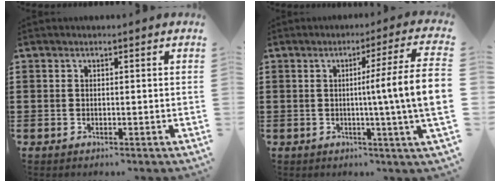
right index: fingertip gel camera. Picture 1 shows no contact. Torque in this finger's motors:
{"motor_torque": [1.62, -0.52, 0.57, 0.21]}